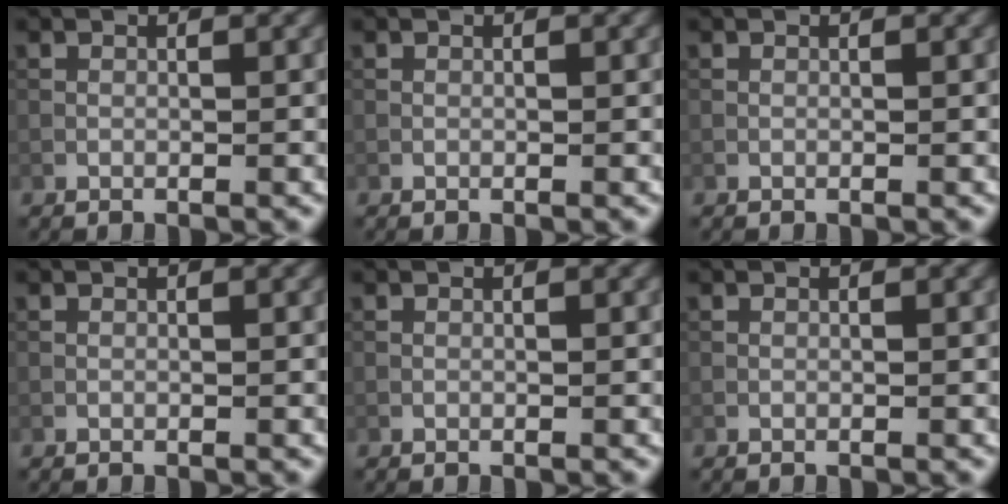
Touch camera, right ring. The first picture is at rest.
{"total": 0.0}
{"total": 0.0}
{"total": 0.0}
{"total": 0.0}
{"total": 0.0}